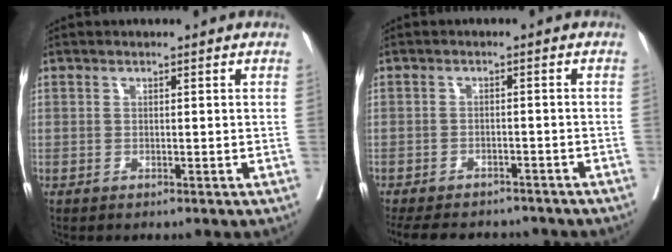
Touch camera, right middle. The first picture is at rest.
{"total": 13.3, "force": [-11.7, 4.2, 4.6], "torque": [-0.096, -0.003, -0.152]}